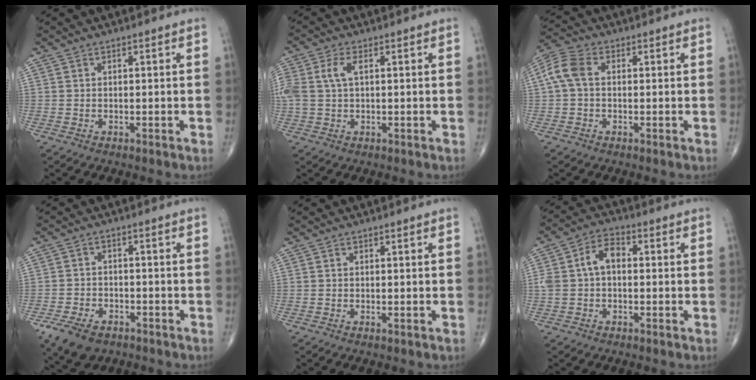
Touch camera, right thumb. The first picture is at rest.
{"total": 5.7, "force": [1.2, 2.9, 4.7], "torque": [-0.132, 0.018, 0.025]}
{"total": 6.2, "force": [0.5, 4.1, 4.7], "torque": [-0.107, 0.021, 0.003]}
{"total": 8.5, "force": [-5.1, 5.1, 4.4], "torque": [-0.078, 0.017, -0.083]}
{"total": 0.5, "force": [-0.2, 0.2, 0.4], "torque": [-0.011, -0.002, -0.003]}
{"total": 6.8, "force": [0.3, 4.3, 5.3], "torque": [-0.101, 0.028, -0.001]}